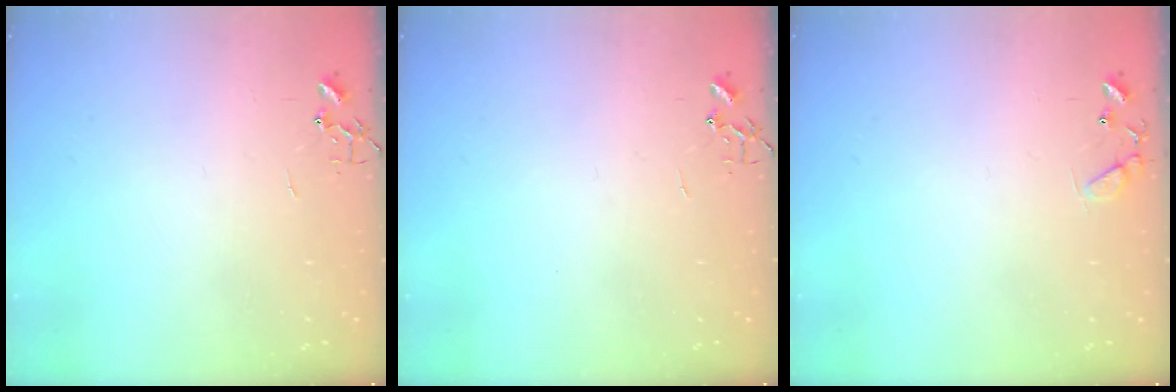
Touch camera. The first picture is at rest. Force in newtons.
{"total": 0.0}
{"total": 7.7, "press": 7.7, "slide": 0.5}